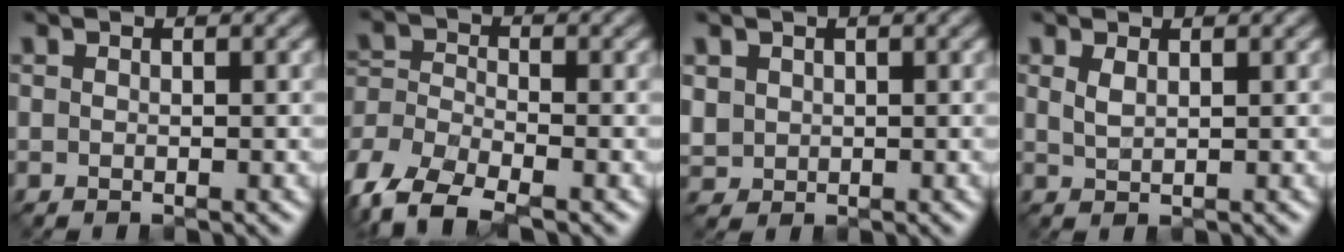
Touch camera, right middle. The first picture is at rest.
{"total": 7.2, "force": [-4.9, 3.0, 4.3], "torque": [-0.090, -0.008, -0.107]}
{"total": 1.8, "force": [0.5, 1.7, 0.4], "torque": [-0.015, -0.004, 0.015]}
{"total": 1.2, "force": [0.7, 0.4, 0.9], "torque": [-0.022, 0.000, 0.015]}